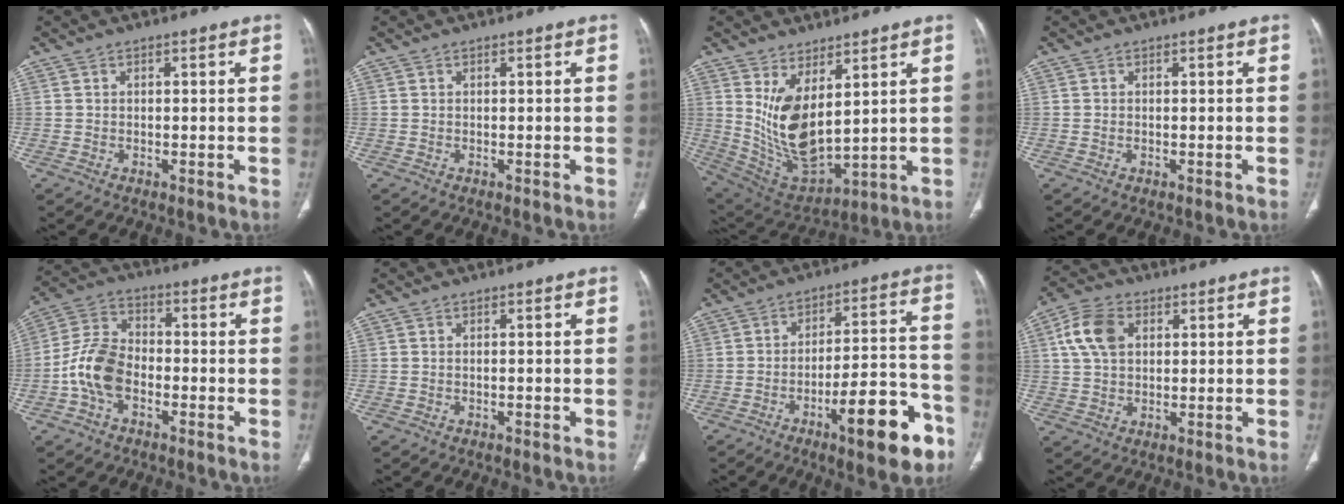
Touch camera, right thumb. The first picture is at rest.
{"total": 0.0}
{"total": 13.2, "force": [4.3, 6.2, 10.9], "torque": [-0.194, -0.034, 0.110]}
{"total": 0.0}
{"total": 9.7, "force": [-3.1, 6.3, 6.8], "torque": [-0.132, 0.033, -0.068]}
{"total": 0.0}
{"total": 15.7, "force": [-8.4, 4.2, 12.6], "torque": [-0.161, 0.060, -0.118]}
{"total": 8.3, "force": [2.5, 5.7, 5.5], "torque": [-0.103, 0.007, 0.046]}